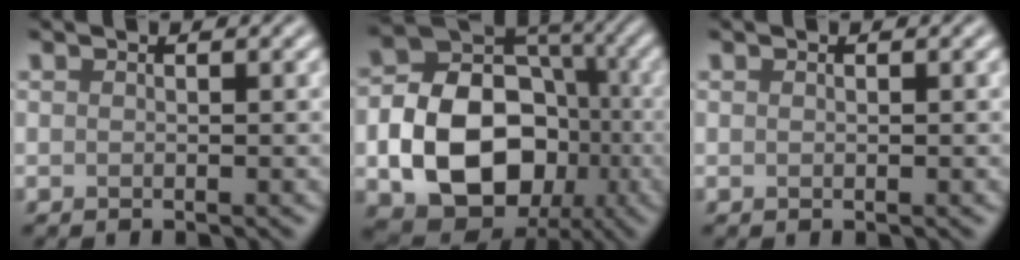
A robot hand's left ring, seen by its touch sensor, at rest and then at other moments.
{"total": 12.6, "force": [-3.0, 9.3, 7.9], "torque": [-0.130, -0.003, -0.063]}
{"total": 0.0}